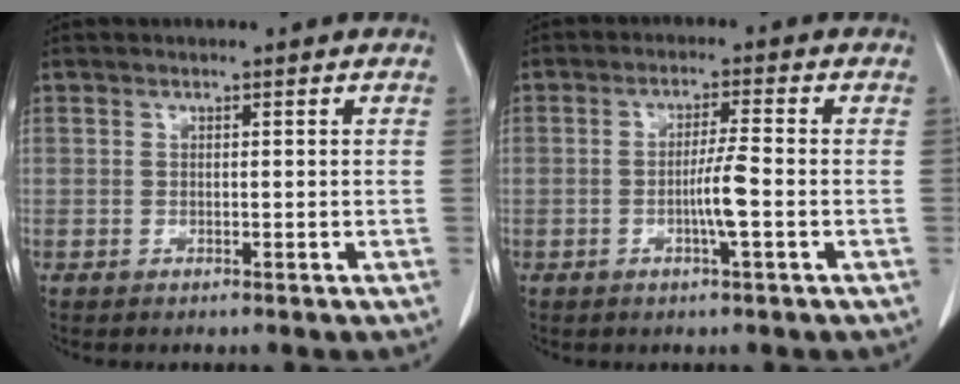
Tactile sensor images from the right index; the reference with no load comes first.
{"total": 4.4, "force": [-1.2, -0.3, 4.3], "torque": [-0.080, -0.004, -0.024]}